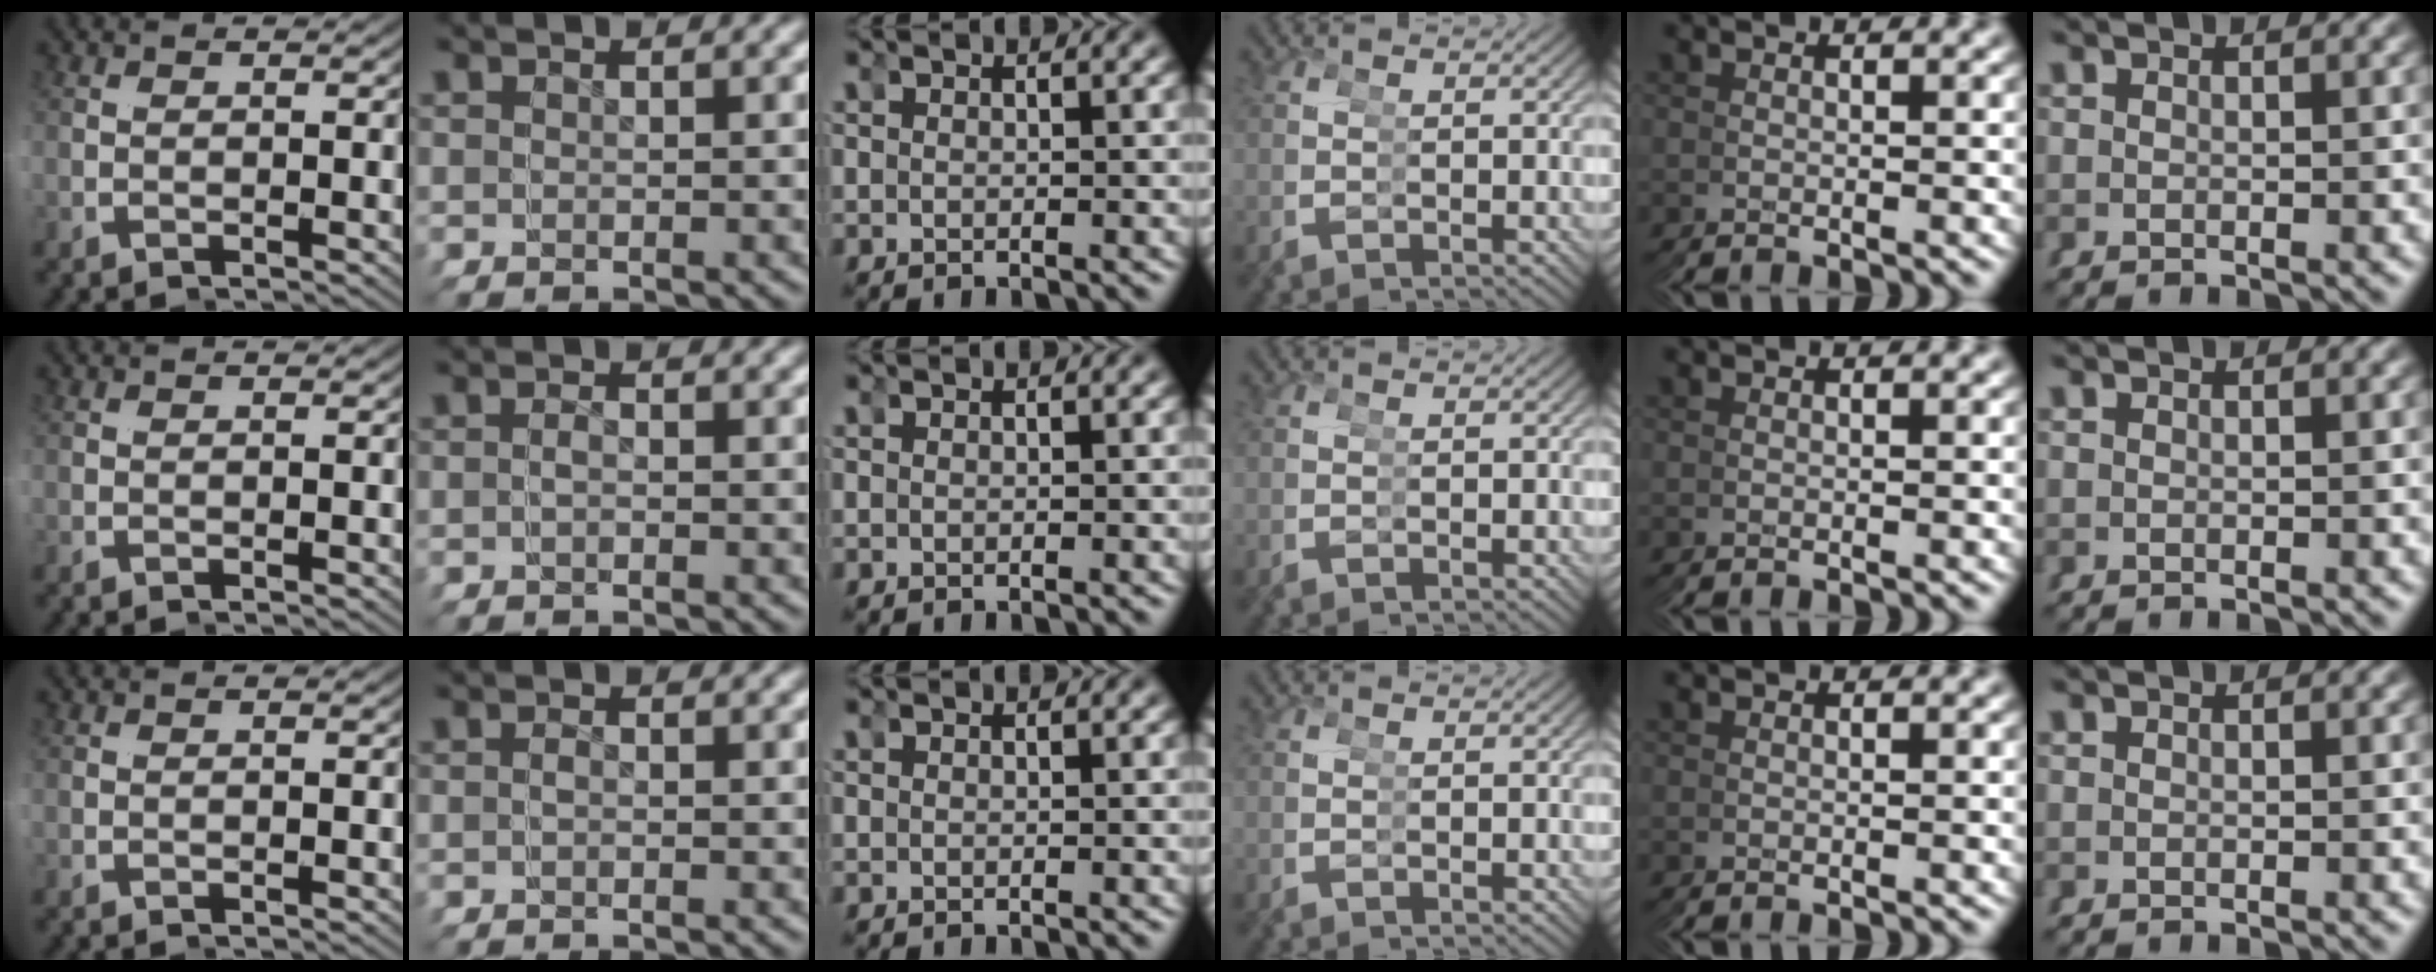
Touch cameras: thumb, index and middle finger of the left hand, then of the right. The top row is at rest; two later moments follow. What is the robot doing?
{"motion": "reach", "object": "condiment"}